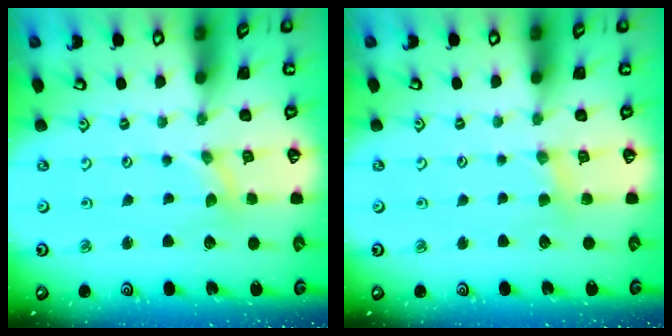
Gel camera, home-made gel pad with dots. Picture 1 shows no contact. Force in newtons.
{"total": 3.0, "press": 3.0, "slide": 0.4}